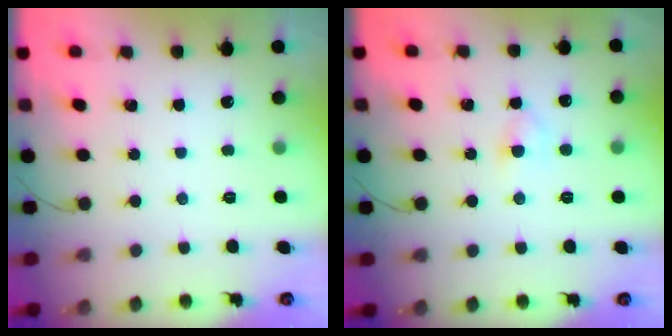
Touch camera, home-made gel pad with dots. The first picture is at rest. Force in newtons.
{"total": 3.3, "press": 3.1, "slide": 0.9}